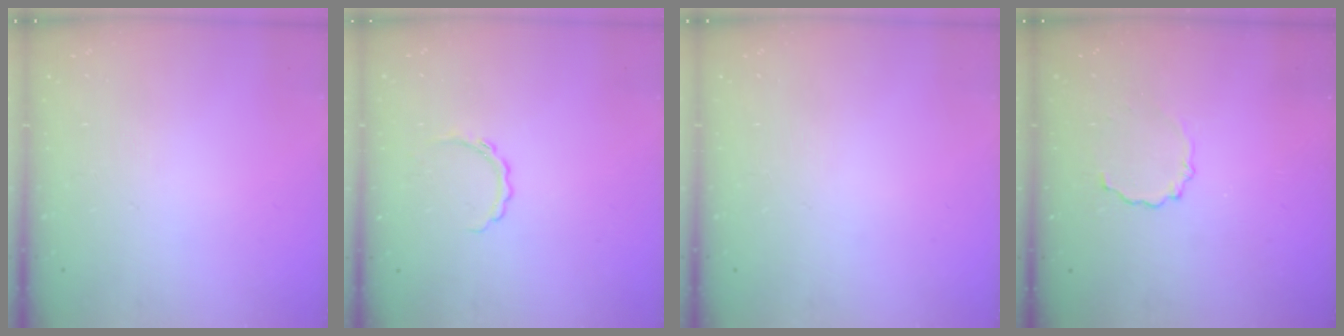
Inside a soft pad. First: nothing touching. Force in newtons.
{"total": 4.5, "press": 4.4, "slide": 0.7}
{"total": 0.0}
{"total": 3.2, "press": 3.0, "slide": 1.2}